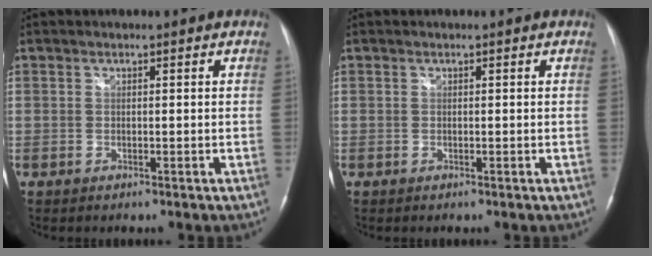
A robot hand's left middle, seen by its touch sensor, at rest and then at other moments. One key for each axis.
{"total": 0.0}